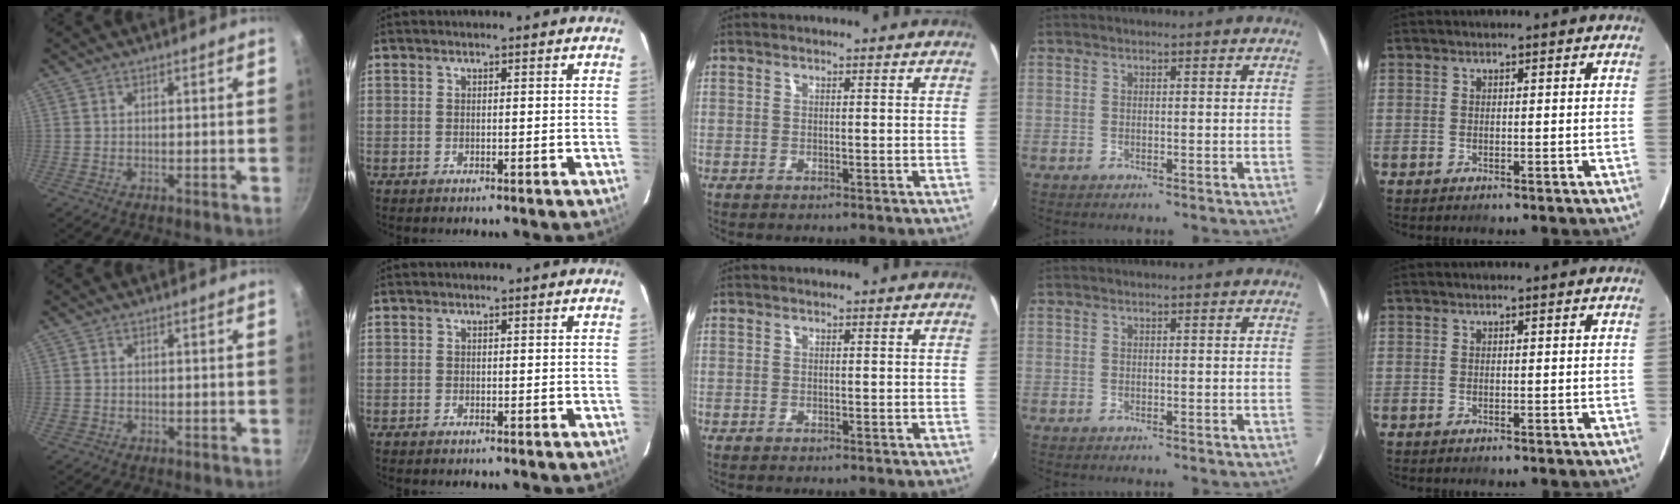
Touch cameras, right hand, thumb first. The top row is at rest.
{"thumb": {"total": 1.0, "force": [-0.2, 1.0, 0.3], "torque": [-0.006, 0.002, -0.002]}}